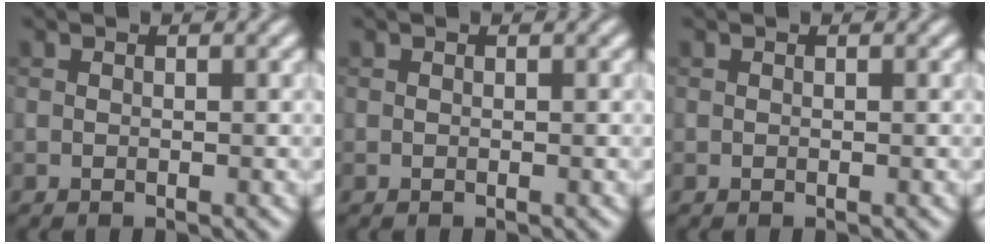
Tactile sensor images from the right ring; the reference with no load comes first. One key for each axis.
{"total": 0.0}
{"total": 0.0}